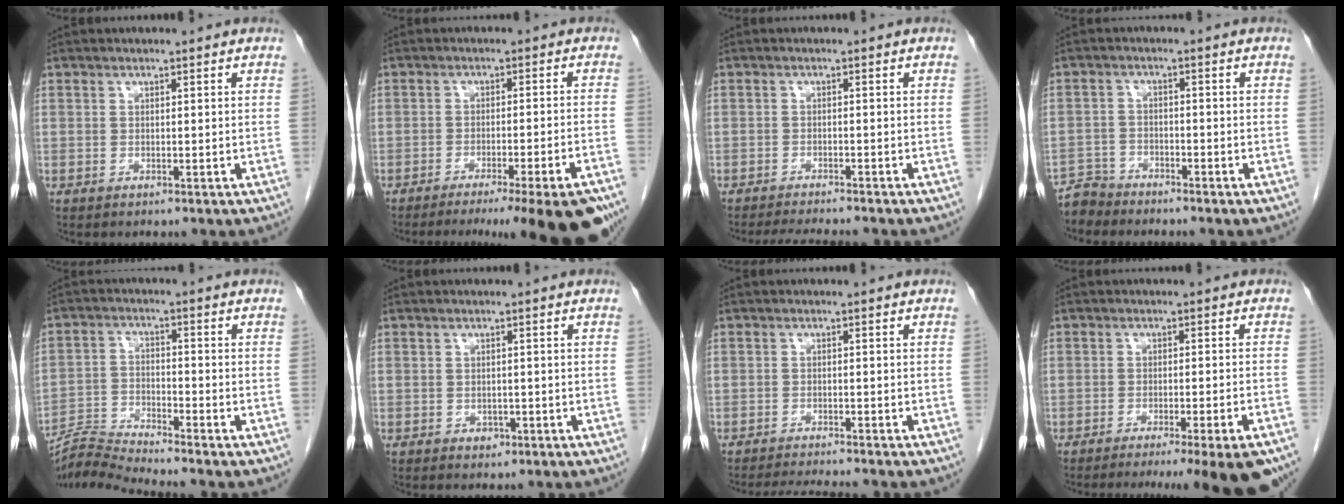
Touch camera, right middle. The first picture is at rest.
{"total": 16.1, "force": [-12.8, 0.2, 9.8], "torque": [-0.072, -0.022, -0.172]}
{"total": 8.1, "force": [-7.4, 0.8, 3.2], "torque": [-0.044, -0.013, -0.104]}
{"total": 3.5, "force": [-3.3, 0.8, -0.8], "torque": [0.018, -0.006, -0.064]}
{"total": 6.4, "force": [-6.0, -2.1, 0.1], "torque": [-0.015, -0.009, -0.117]}
{"total": 1.3, "force": [-0.6, 1.0, 0.6], "torque": [-0.007, 0.003, -0.003]}
{"total": 6.1, "force": [-5.7, -0.3, 2.1], "torque": [-0.028, -0.015, -0.090]}
{"total": 12.7, "force": [-10.0, -0.2, 7.8], "torque": [-0.065, -0.023, -0.135]}